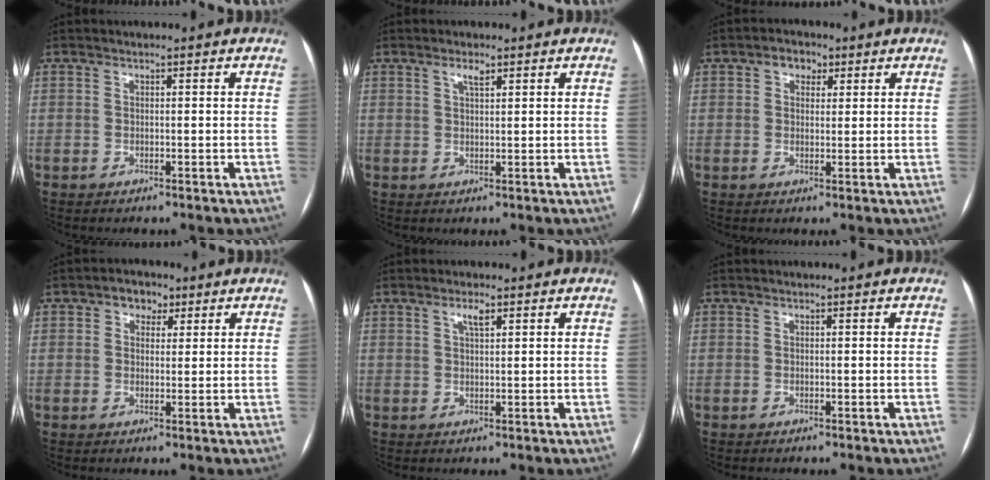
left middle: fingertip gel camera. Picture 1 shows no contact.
{"total": 1.8, "force": [1.1, 0.4, 1.3], "torque": [-0.026, 0.003, 0.022]}
{"total": 3.1, "force": [1.5, 2.2, 1.6], "torque": [-0.025, 0.014, 0.023]}
{"total": 3.4, "force": [1.7, 2.5, 1.7], "torque": [-0.023, 0.013, 0.026]}
{"total": 2.1, "force": [1.2, 0.5, 1.7], "torque": [-0.032, 0.003, 0.021]}
{"total": 0.0}